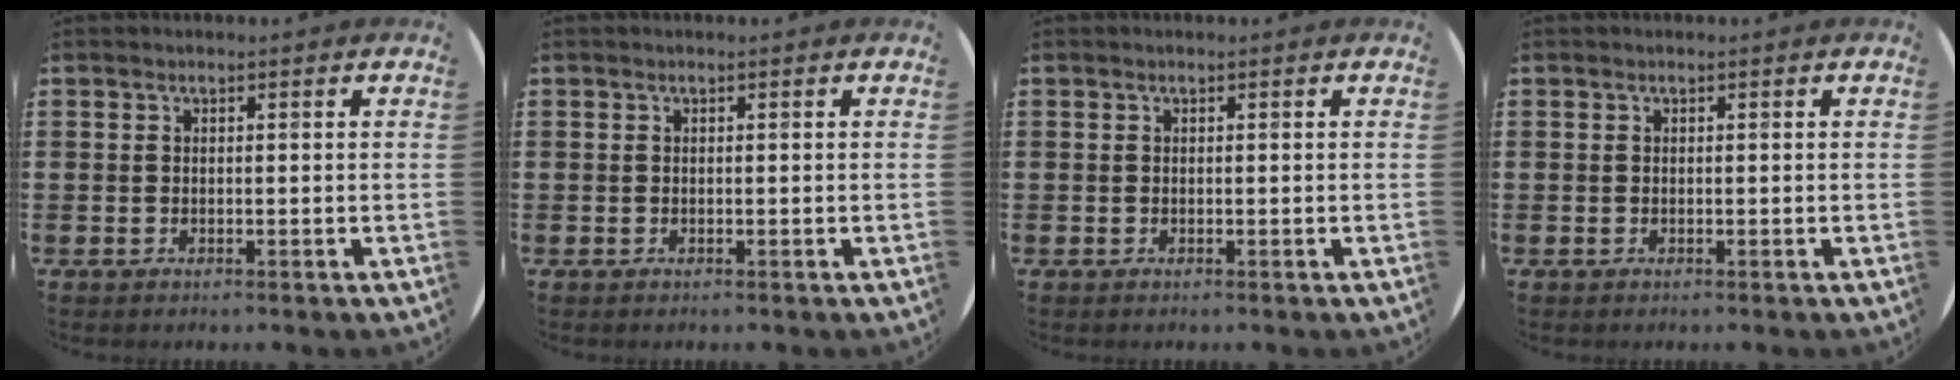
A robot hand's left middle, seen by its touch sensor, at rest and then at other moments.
{"total": 0.0}
{"total": 0.0}
{"total": 0.0}